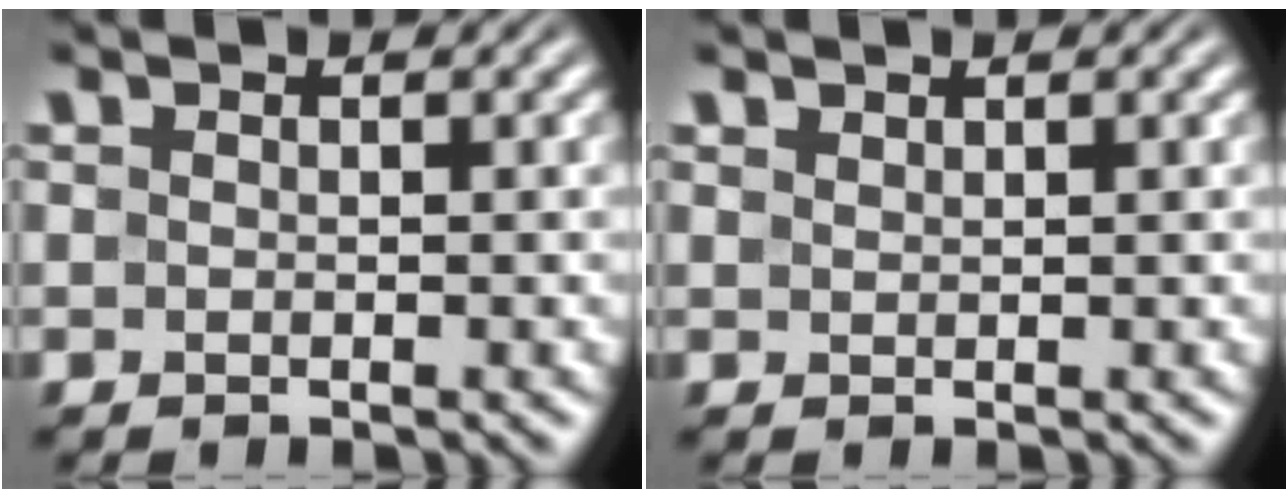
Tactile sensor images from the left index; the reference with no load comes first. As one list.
[{"total": 0.5, "force": [0.5, 0.1, 0.0], "torque": [-0.003, -0.001, 0.012]}]